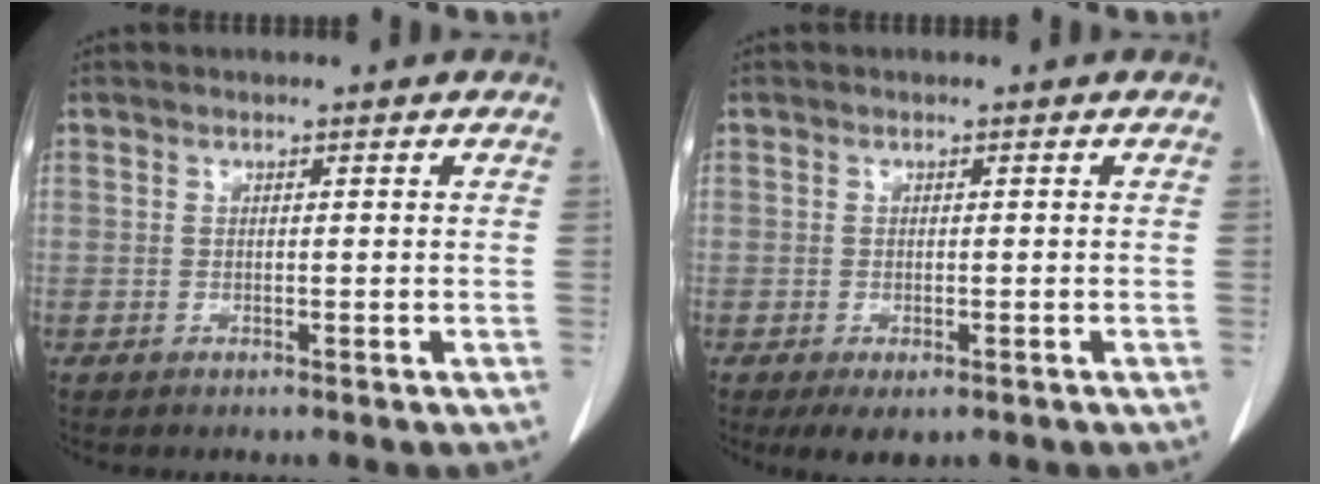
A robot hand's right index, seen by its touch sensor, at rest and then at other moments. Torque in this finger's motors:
{"motor_torque": [-0.43, -0.21, -0.46, -0.13]}